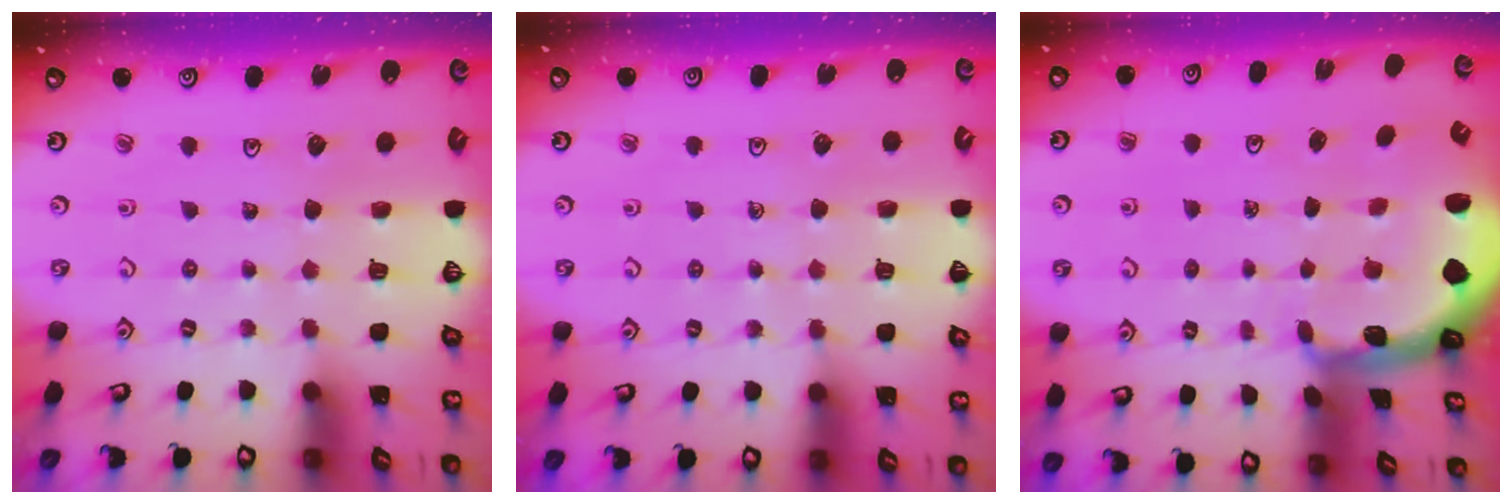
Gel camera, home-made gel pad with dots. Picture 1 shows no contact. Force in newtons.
{"total": 2.7, "press": 2.6, "slide": 0.5}
{"total": 1.7, "press": 1.7, "slide": 0.4}